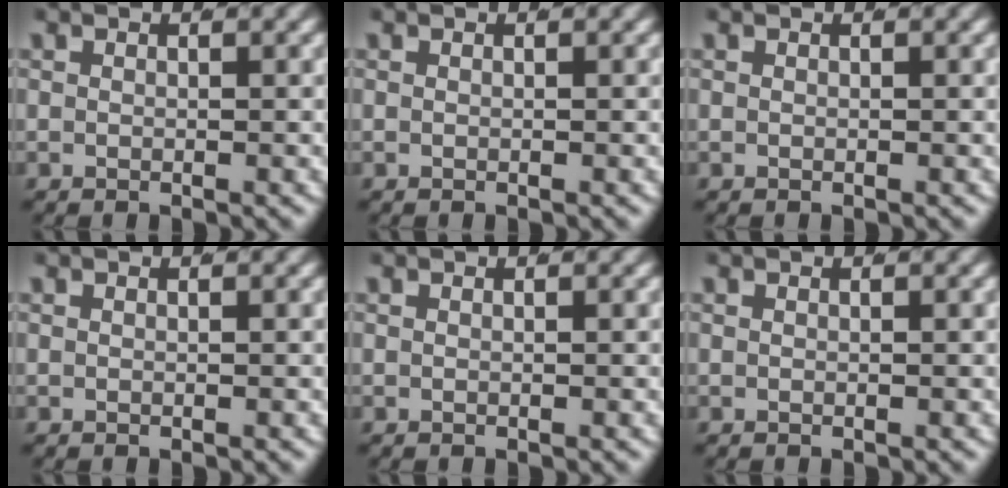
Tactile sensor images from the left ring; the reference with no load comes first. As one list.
[{"total": 0.0}, {"total": 0.0}, {"total": 0.0}, {"total": 0.0}, {"total": 0.0}]